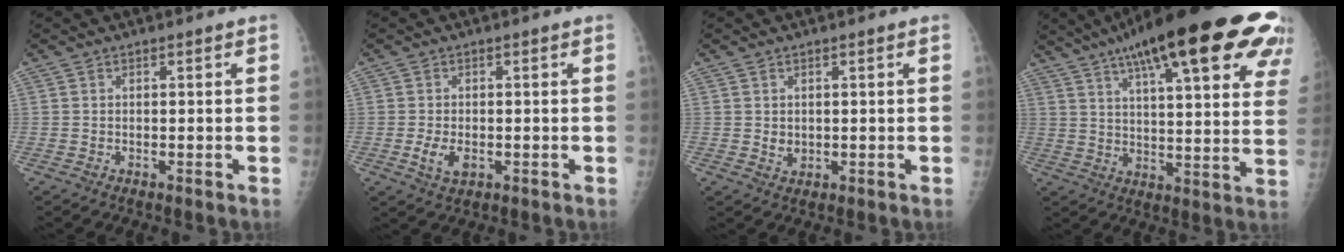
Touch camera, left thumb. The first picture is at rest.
{"total": 3.7, "force": [-0.8, 2.2, 2.9], "torque": [-0.055, -0.006, -0.009]}
{"total": 1.8, "force": [0.5, 1.3, 1.1], "torque": [-0.013, -0.006, 0.014]}
{"total": 32.2, "force": [19.2, 8.4, 24.5], "torque": [-0.290, -0.011, 0.261]}